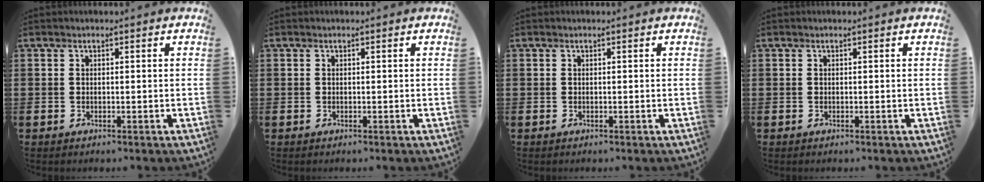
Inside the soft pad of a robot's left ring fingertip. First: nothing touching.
{"total": 0.0}
{"total": 0.0}
{"total": 0.0}